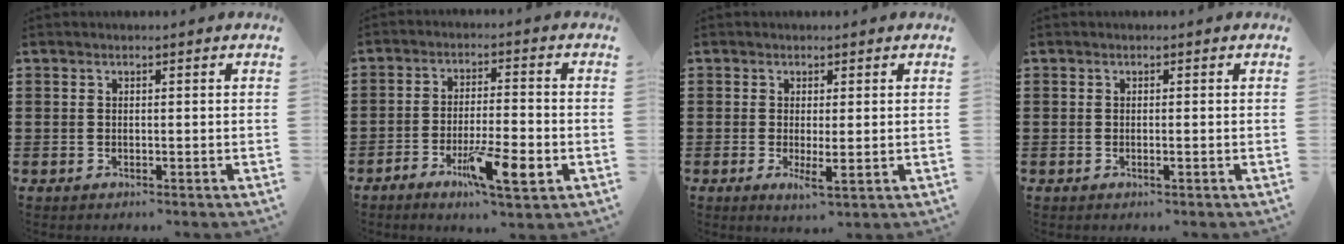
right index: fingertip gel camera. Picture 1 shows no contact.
{"total": 8.6, "force": [-4.1, 2.1, 7.3], "torque": [-0.130, 0.001, -0.069]}
{"total": 2.3, "force": [-0.1, 0.5, 2.2], "torque": [-0.042, -0.001, -0.001]}
{"total": 0.7, "force": [-0.2, -0.1, 0.6], "torque": [-0.011, -0.003, -0.004]}